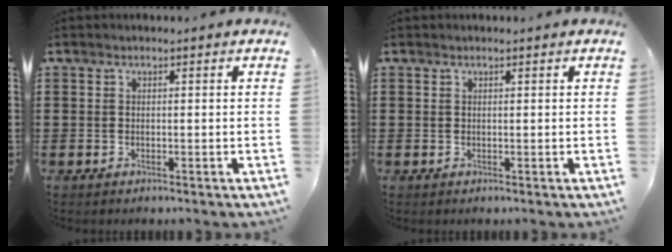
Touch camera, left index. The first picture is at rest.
{"total": 0.0}